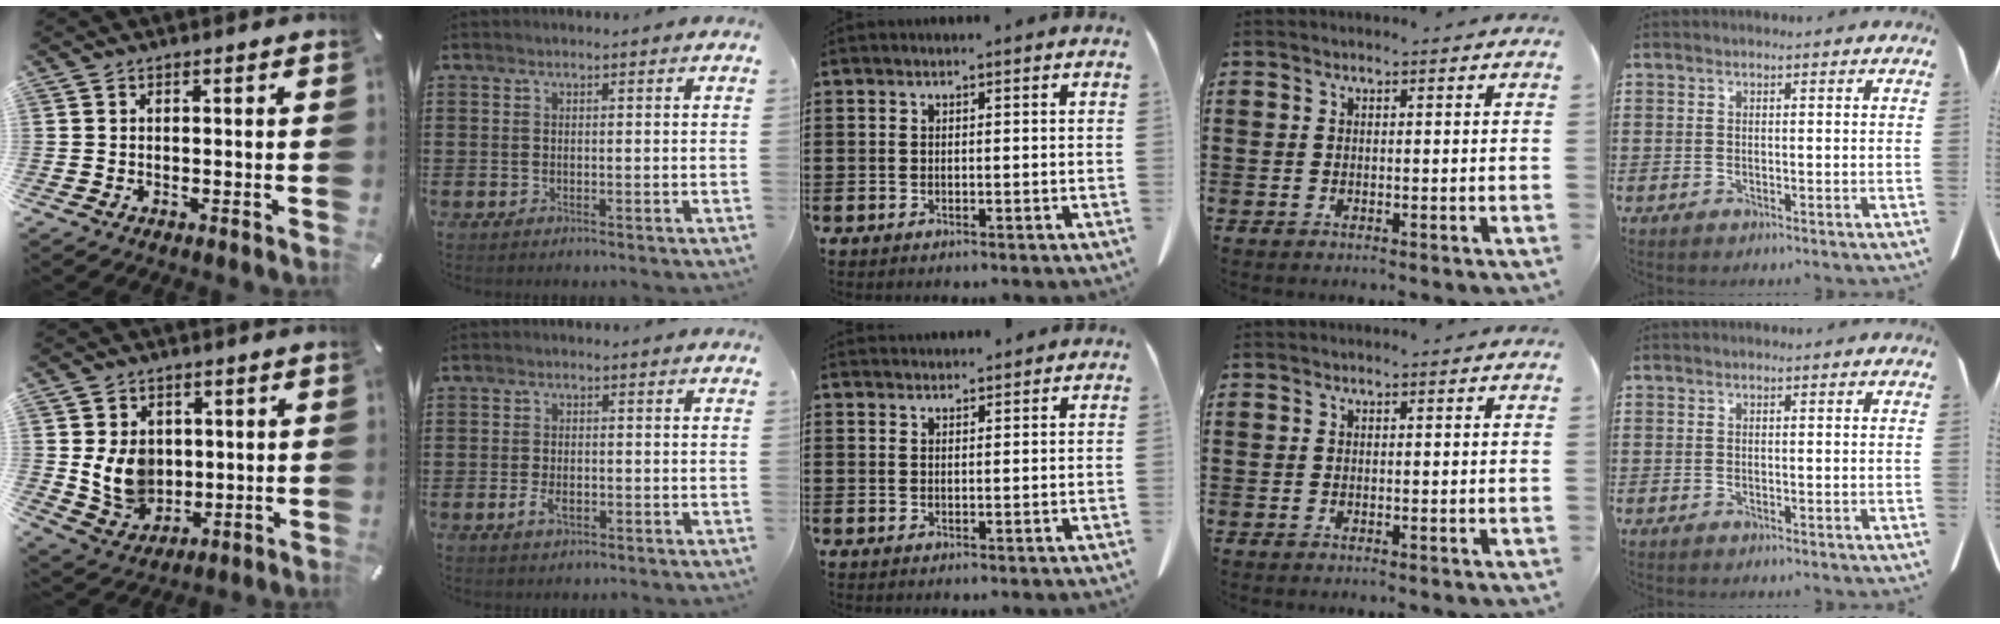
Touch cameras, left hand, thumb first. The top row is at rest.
{"thumb": {"total": 9.9, "force": [1.4, 8.5, 4.9], "torque": [-0.115, -0.009, 0.030]}, "index": {"total": 2.7, "force": [-0.8, 1.3, 2.2], "torque": [-0.055, -0.005, -0.019]}, "middle": {"total": 1.6, "force": [1.6, 0.2, 0.0], "torque": [-0.004, 0.002, 0.032]}}